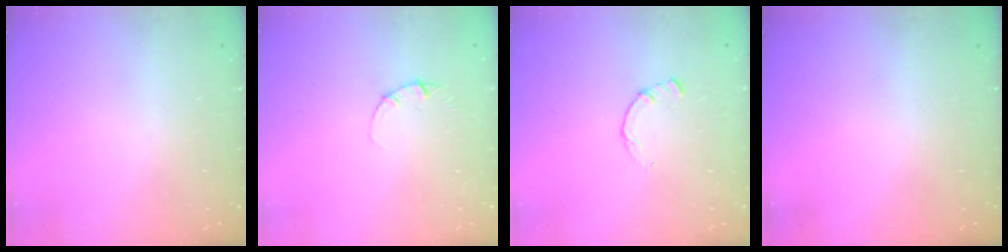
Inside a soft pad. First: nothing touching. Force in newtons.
{"total": 1.3, "press": 1.3, "slide": 0.2}
{"total": 2.2, "press": 2.2, "slide": 0.3}
{"total": 0.0}